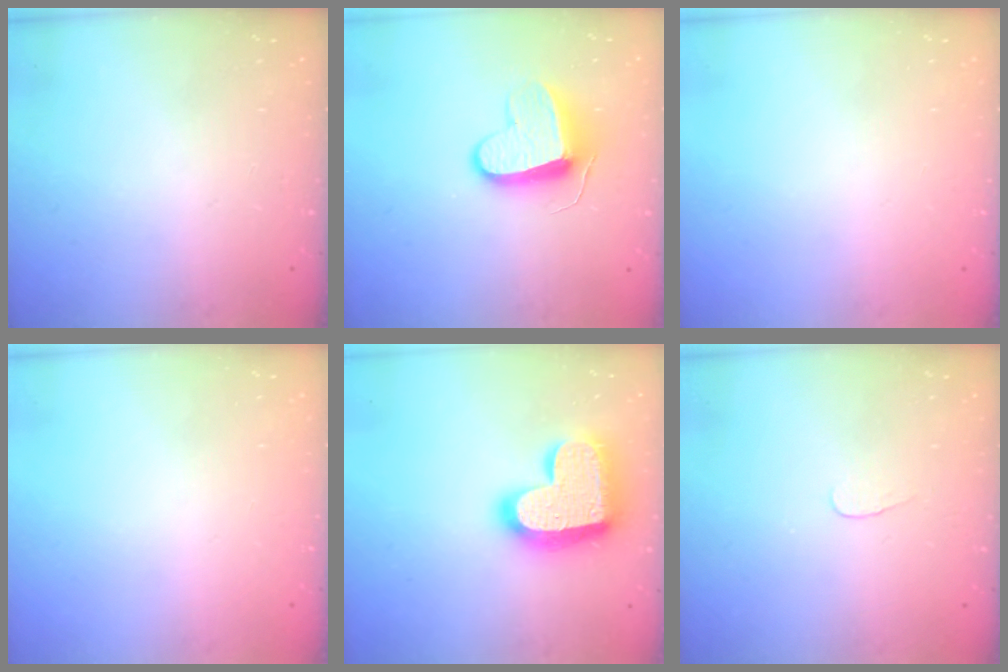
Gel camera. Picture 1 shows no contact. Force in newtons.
{"total": 10.3, "press": 10.2, "slide": 1.2}
{"total": 0.0}
{"total": 0.0}
{"total": 22.2, "press": 22.1, "slide": 1.5}
{"total": 2.8, "press": 2.7, "slide": 0.3}